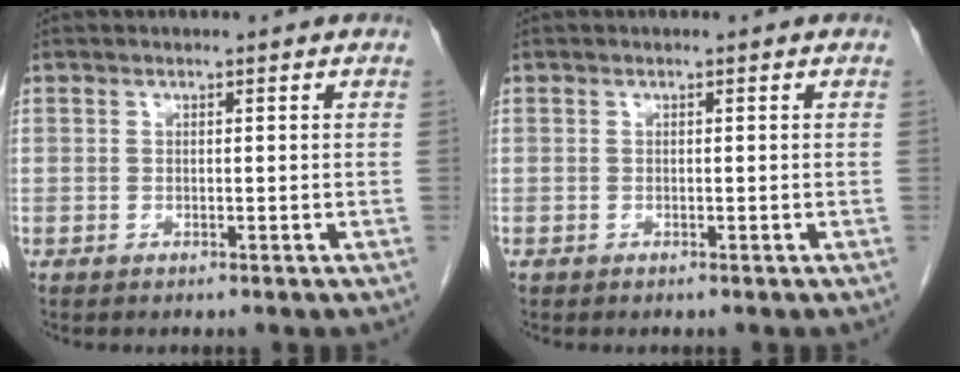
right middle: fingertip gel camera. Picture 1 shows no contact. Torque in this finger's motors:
{"motor_torque": [1.22, -0.92, 0.28, 0.05]}